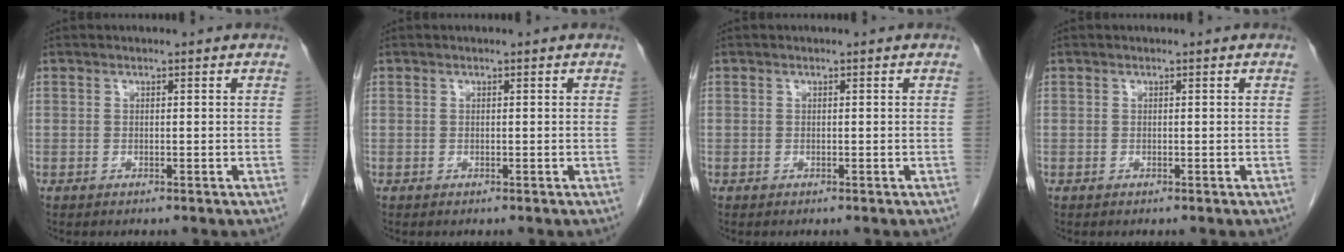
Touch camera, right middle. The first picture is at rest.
{"total": 0.0}
{"total": 0.0}
{"total": 0.0}